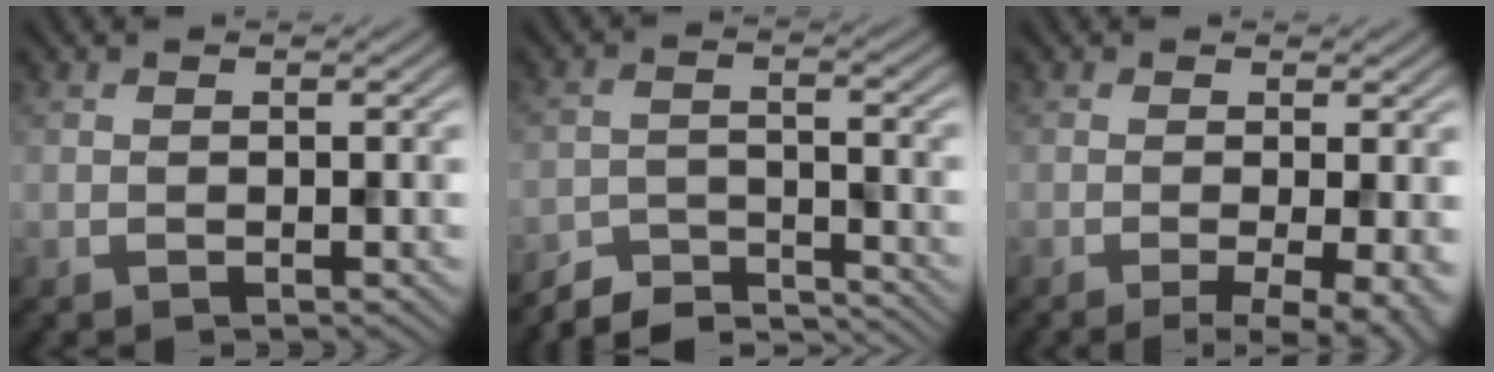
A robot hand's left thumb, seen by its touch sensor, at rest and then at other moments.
{"total": 6.0, "force": [-5.8, 0.9, 1.3], "torque": [-0.028, -0.002, -0.104]}
{"total": 5.3, "force": [-1.8, 1.1, 4.9], "torque": [-0.068, -0.003, -0.026]}